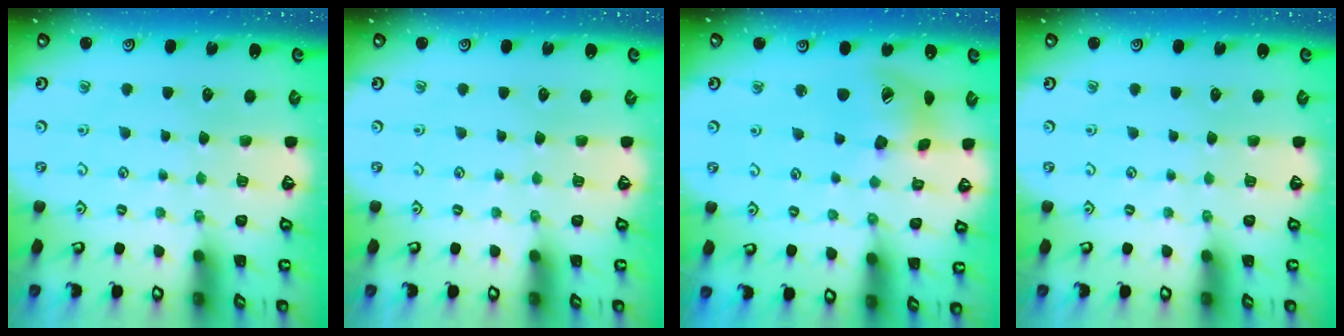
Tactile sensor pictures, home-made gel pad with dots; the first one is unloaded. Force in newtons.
{"total": 0.0}
{"total": 14.3, "press": 14.1, "slide": 2.2}
{"total": 0.0}